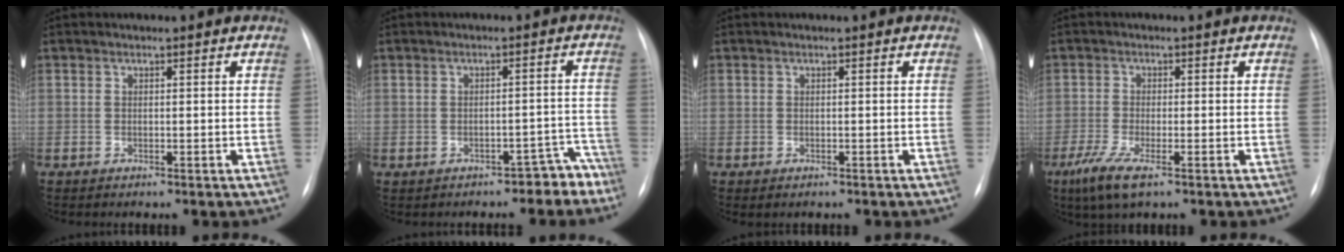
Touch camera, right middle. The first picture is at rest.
{"total": 3.8, "force": [-3.1, 1.8, 1.1], "torque": [-0.003, 0.035, -0.033]}
{"total": 0.7, "force": [-0.5, 0.4, 0.3], "torque": [-0.008, -0.001, -0.005]}
{"total": 5.5, "force": [-3.2, 1.1, 4.3], "torque": [-0.101, -0.017, -0.060]}